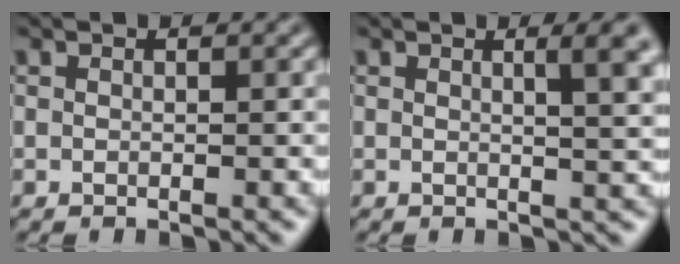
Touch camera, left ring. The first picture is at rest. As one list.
[{"total": 3.9, "force": [1.3, 1.3, 3.5], "torque": [-0.028, 0.006, 0.015]}]